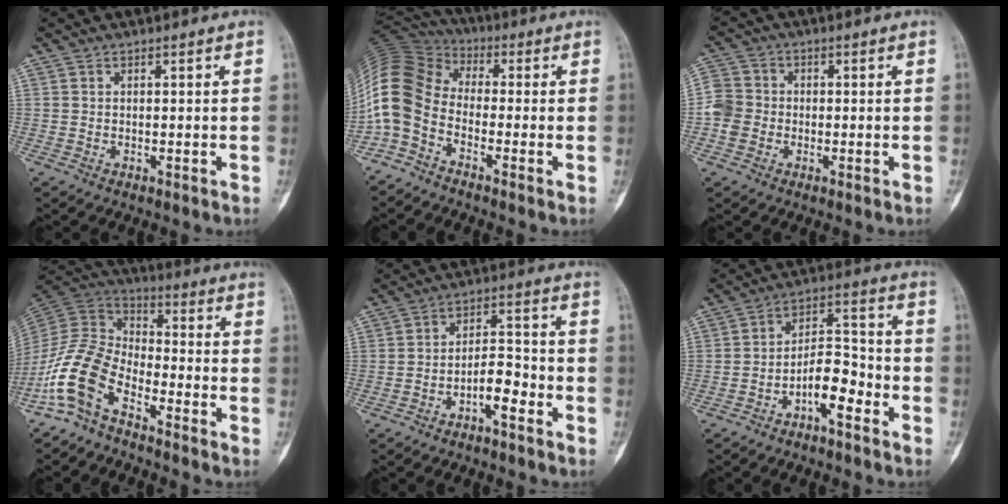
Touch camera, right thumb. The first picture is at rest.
{"total": 11.9, "force": [-3.9, 7.9, 8.0], "torque": [-0.173, 0.055, -0.101]}
{"total": 5.3, "force": [-1.1, 4.9, 1.9], "torque": [-0.028, 0.011, -0.030]}
{"total": 12.1, "force": [-7.5, 5.9, 7.4], "torque": [-0.155, 0.070, -0.161]}
{"total": 6.1, "force": [-3.2, 2.5, 4.6], "torque": [-0.069, 0.039, -0.054]}
{"total": 8.5, "force": [-4.3, 3.7, 6.3], "torque": [-0.095, 0.051, -0.077]}